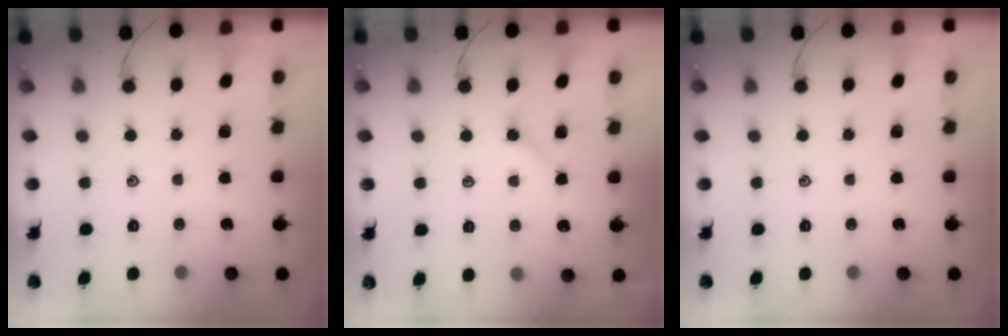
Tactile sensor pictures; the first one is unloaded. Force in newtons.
{"total": 3.0, "press": 3.0, "slide": 0.4}
{"total": 0.0}